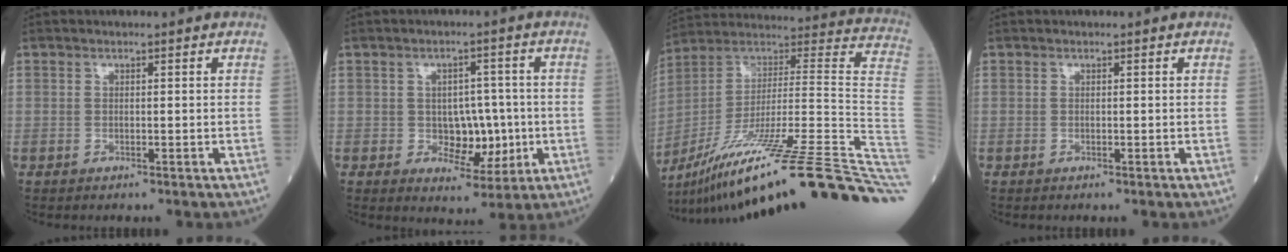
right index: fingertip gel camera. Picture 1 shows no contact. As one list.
[{"total": 6.5, "force": [-0.8, 4.0, 5.1], "torque": [-0.065, 0.005, -0.005]}, {"total": 37.3, "force": [-24.4, -0.5, 28.2], "torque": [-0.281, -0.015, -0.377]}, {"total": 0.0}]